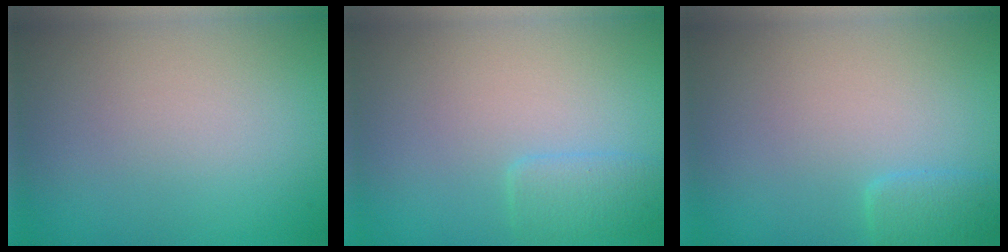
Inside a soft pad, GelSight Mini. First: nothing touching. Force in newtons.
{"total": 1.7, "press": 1.7, "slide": 0.3}
{"total": 1.4, "press": 1.4, "slide": 0.1}